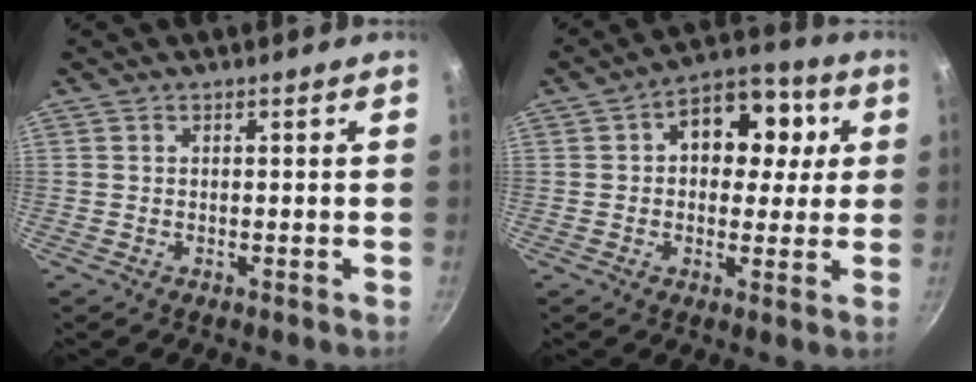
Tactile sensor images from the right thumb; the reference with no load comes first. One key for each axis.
{"total": 12.9, "fx": 3.0, "fy": 9.2, "fz": 8.5, "tx": -0.074, "ty": 0.012, "tz": 0.027}